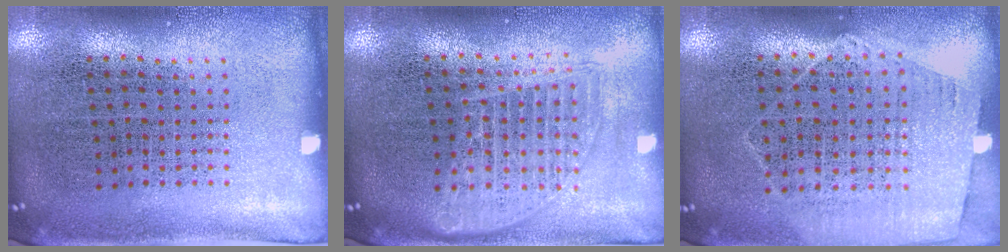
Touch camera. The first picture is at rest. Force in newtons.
{"total": 1.6, "press": 1.4, "slide": 0.8}
{"total": 1.3, "press": 1.1, "slide": 0.6}